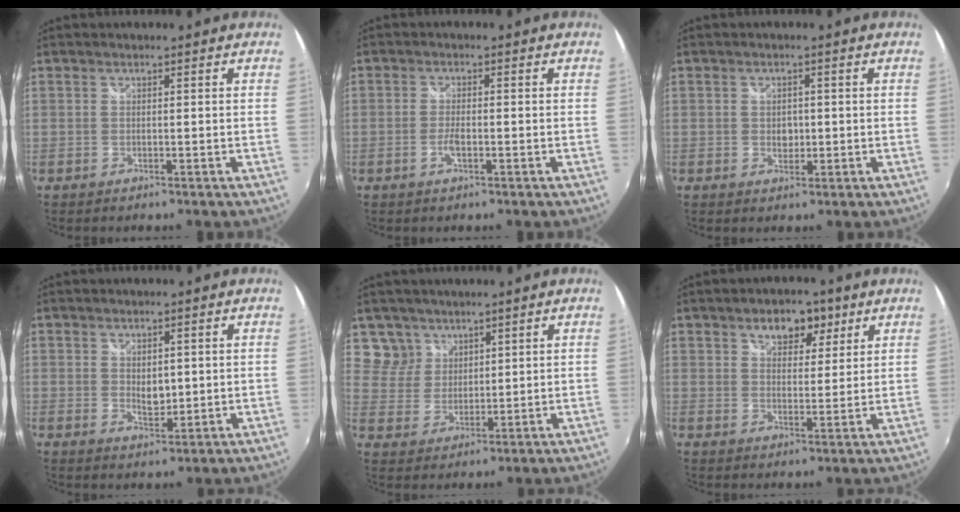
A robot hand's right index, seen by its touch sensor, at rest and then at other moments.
{"total": 2.7, "force": [-1.0, 0.9, 2.4], "torque": [-0.052, -0.002, -0.020]}
{"total": 2.6, "force": [-0.2, 2.1, 1.6], "torque": [-0.023, 0.000, -0.003]}
{"total": 3.5, "force": [0.5, 2.2, 2.7], "torque": [-0.040, -0.004, 0.009]}
{"total": 6.3, "force": [4.2, 4.6, -0.1], "torque": [0.003, 0.018, 0.086]}
{"total": 7.0, "force": [4.0, 4.3, 3.8], "torque": [-0.055, 0.013, 0.061]}